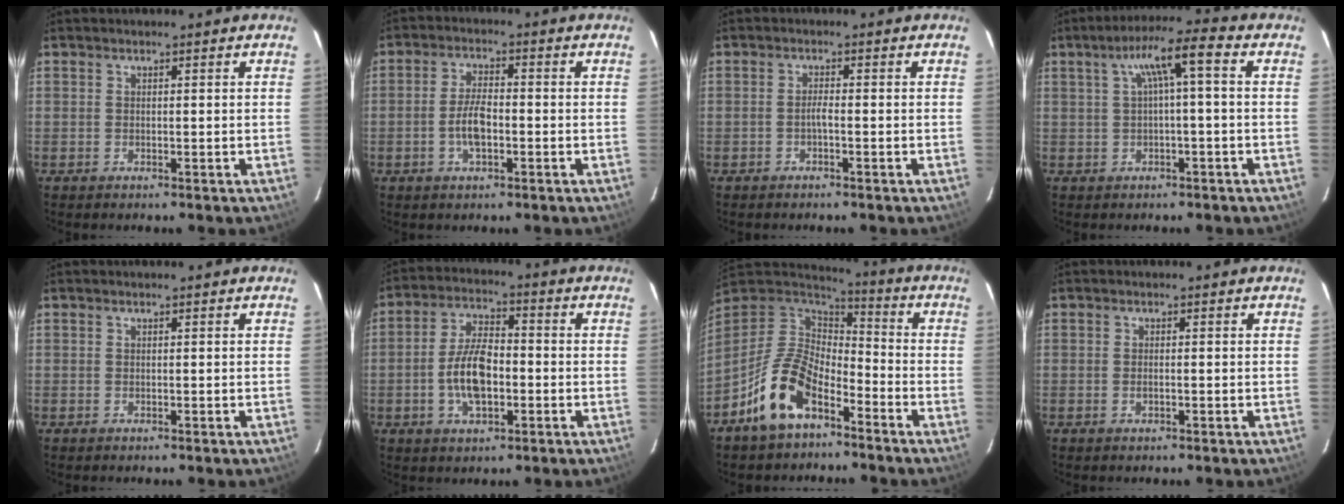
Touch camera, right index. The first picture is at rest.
{"total": 5.4, "force": [-1.6, 2.2, 4.7], "torque": [-0.097, 0.005, -0.030]}
{"total": 1.3, "force": [-0.8, 0.0, 1.1], "torque": [-0.022, 0.003, -0.016]}
{"total": 6.6, "force": [0.8, 0.6, 6.6], "torque": [-0.123, 0.022, 0.022]}
{"total": 0.0}
{"total": 9.6, "force": [-2.2, 4.6, 8.1], "torque": [-0.163, 0.008, -0.038]}
{"total": 14.2, "force": [-8.1, 7.2, 9.2], "torque": [-0.194, 0.004, -0.154]}
{"total": 0.7, "force": [-0.3, 0.3, 0.6], "torque": [-0.013, -0.001, -0.005]}